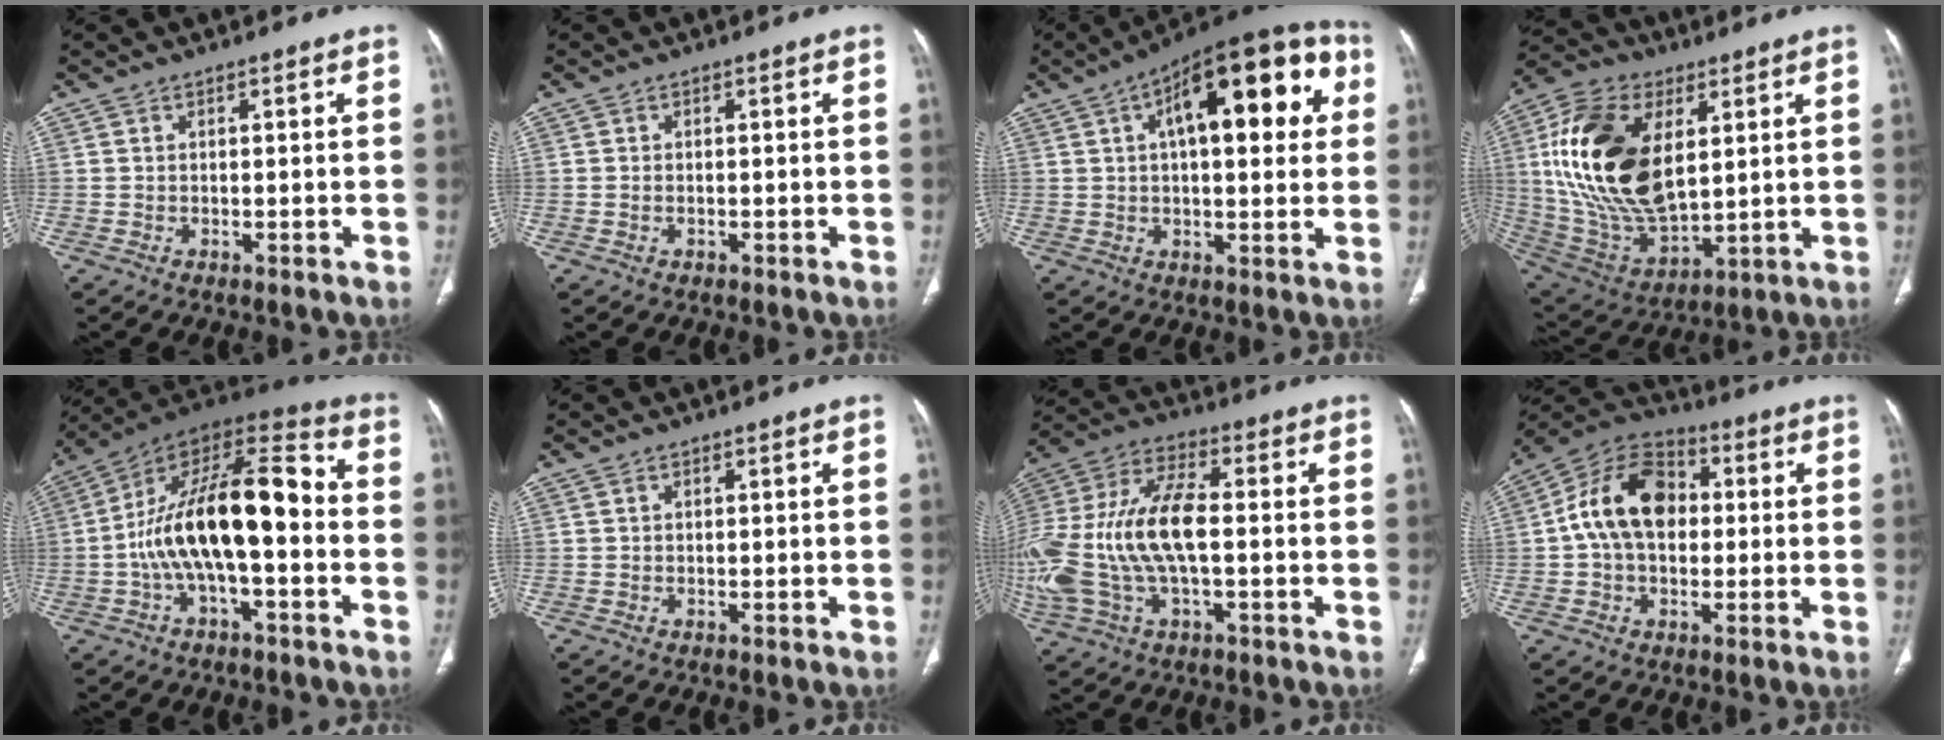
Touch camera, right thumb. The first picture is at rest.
{"total": 0.6, "force": [-0.2, 0.4, 0.4], "torque": [-0.012, 0.004, -0.001]}
{"total": 22.2, "force": [6.3, 9.7, 19.0], "torque": [-0.234, 0.030, 0.085]}
{"total": 23.9, "force": [5.4, 13.4, 19.1], "torque": [-0.365, -0.022, 0.106]}
{"total": 20.6, "force": [-2.3, 8.6, 18.6], "torque": [-0.313, 0.057, -0.042]}
{"total": 0.0}
{"total": 22.2, "force": [-1.8, 10.7, 19.4], "torque": [-0.455, 0.018, -0.031]}
{"total": 14.9, "force": [1.1, 10.4, 10.6], "torque": [-0.167, 0.029, 0.007]}